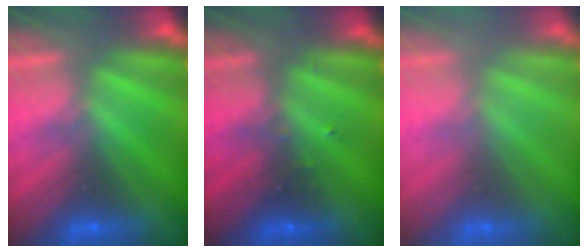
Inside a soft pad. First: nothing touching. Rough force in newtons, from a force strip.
{"total": 2.4}
{"total": 2.4}